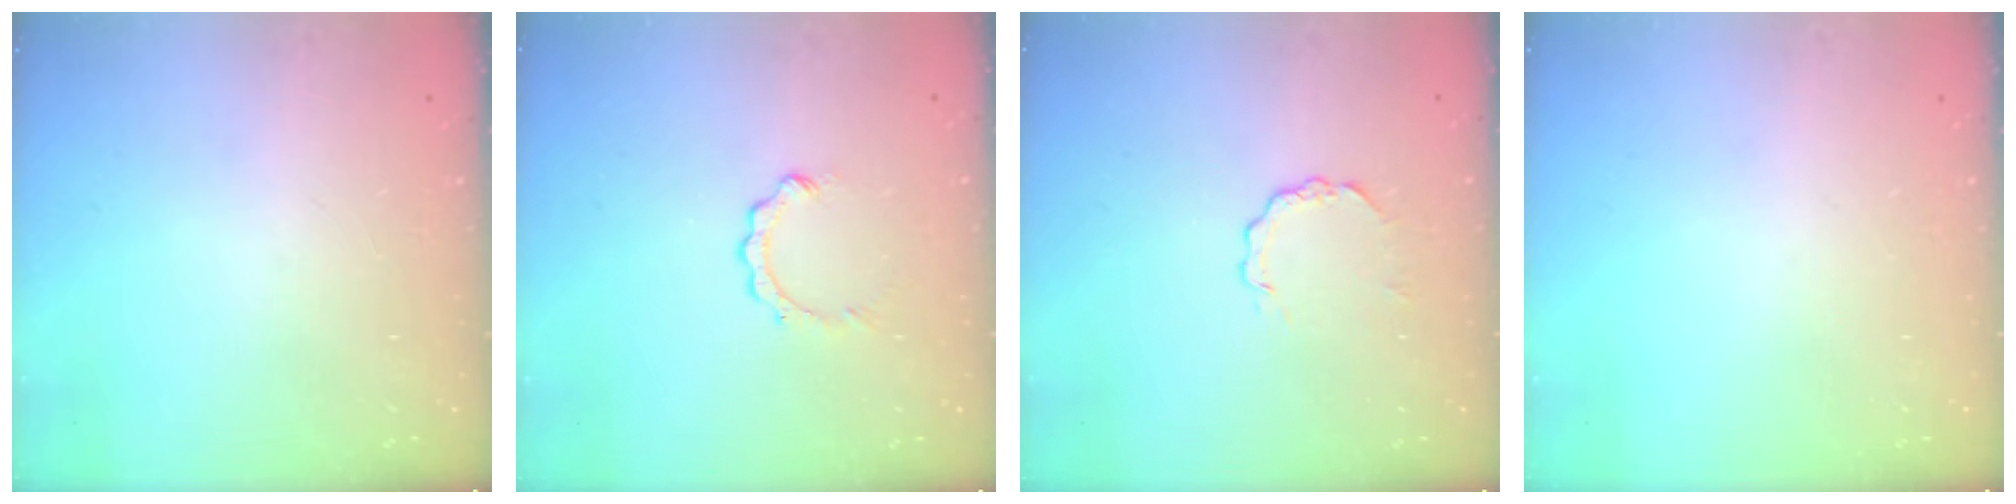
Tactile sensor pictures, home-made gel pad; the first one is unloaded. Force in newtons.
{"total": 2.4, "press": 2.4, "slide": 0.3}
{"total": 2.7, "press": 2.7, "slide": 0.3}
{"total": 0.0}